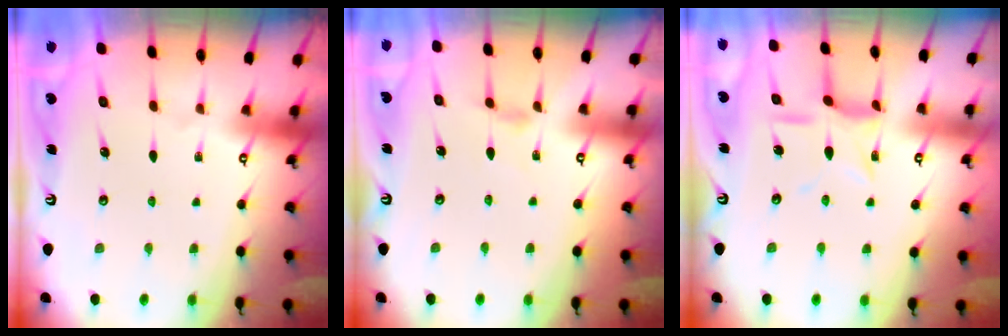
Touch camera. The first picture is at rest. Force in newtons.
{"total": 1.9, "press": 1.9, "slide": 0.4}
{"total": 9.7, "press": 9.6, "slide": 0.7}